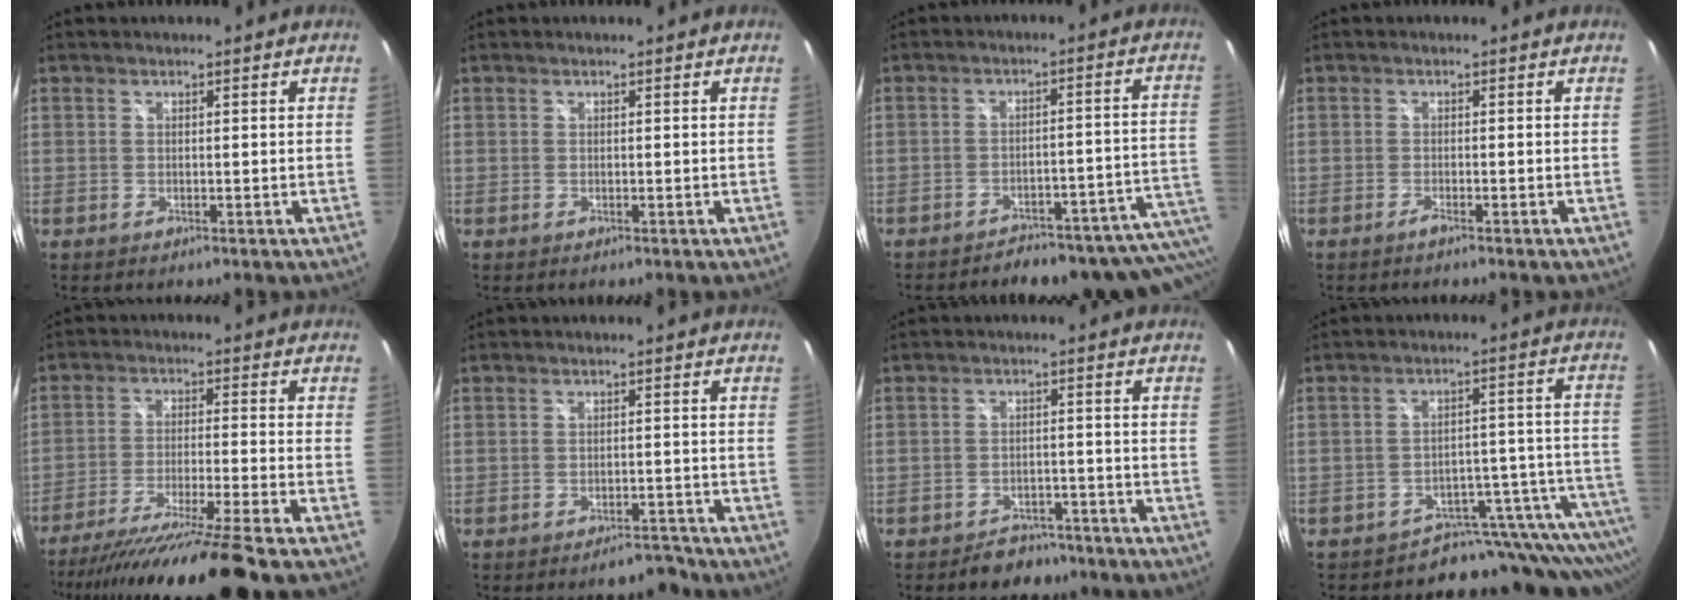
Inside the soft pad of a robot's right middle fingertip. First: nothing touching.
{"total": 0.0}
{"total": 17.8, "force": [-15.3, 4.8, 7.8], "torque": [-0.074, 0.000, -0.179]}
{"total": 1.1, "force": [-0.9, -0.1, 0.6], "torque": [-0.014, 0.001, -0.018]}
{"total": 17.3, "force": [-14.6, -2.7, 8.8], "torque": [-0.167, -0.039, -0.240]}
{"total": 3.3, "force": [-3.0, 1.0, 0.9], "torque": [-0.012, 0.008, -0.038]}
{"total": 5.9, "force": [-4.9, 3.1, 1.3], "torque": [-0.029, 0.014, -0.061]}
{"total": 14.6, "force": [-12.8, 5.8, 4.0], "torque": [-0.016, 0.020, -0.182]}